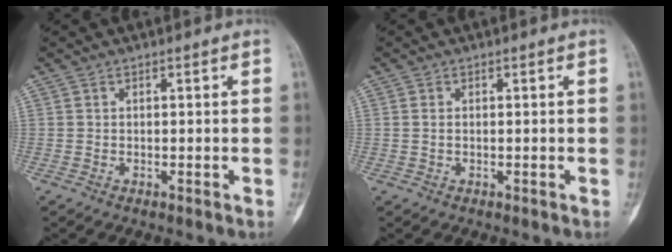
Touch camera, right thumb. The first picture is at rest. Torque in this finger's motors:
{"motor_torque": [-0.57, -0.31, -0.14, 0.14, 0.00]}